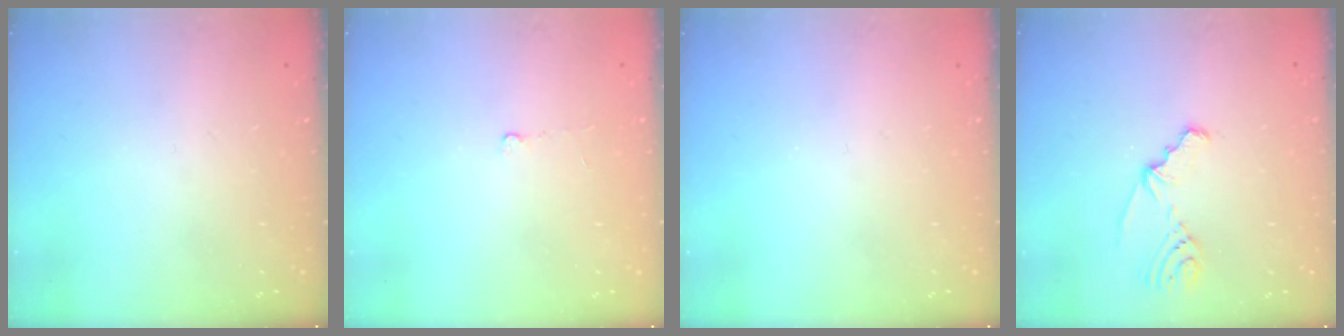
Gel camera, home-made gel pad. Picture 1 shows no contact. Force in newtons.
{"total": 1.6, "press": 1.6, "slide": 0.3}
{"total": 0.0}
{"total": 4.6, "press": 2.9, "slide": 3.6}